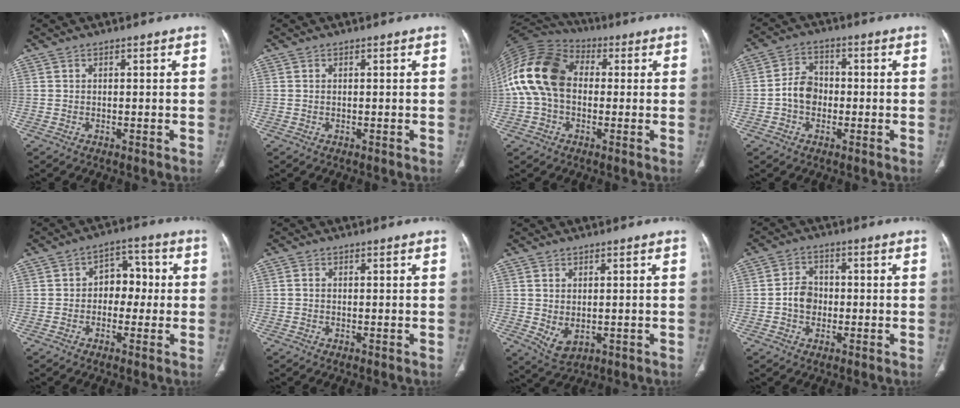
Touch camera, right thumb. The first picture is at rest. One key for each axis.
{"total": 0.0}
{"total": 16.7, "fx": 0.8, "fy": 11.7, "fz": 11.8, "tx": -0.236, "ty": 0.039, "tz": 0.005}
{"total": 5.8, "fx": -1.1, "fy": 4.6, "fz": 3.5, "tx": -0.045, "ty": 0.019, "tz": -0.030}
{"total": 7.1, "fx": -0.2, "fy": 5.2, "fz": 4.8, "tx": -0.031, "ty": 0.024, "tz": -0.012}
{"total": 0.5, "fx": -0.1, "fy": 0.4, "fz": 0.3, "tx": -0.006, "ty": 0.001, "tz": -0.004}
{"total": 4.2, "fx": -0.3, "fy": 2.7, "fz": 3.2, "tx": -0.056, "ty": -0.008, "tz": 0.011}
{"total": 4.8, "fx": -0.7, "fy": 3.9, "fz": 2.6, "tx": -0.028, "ty": 0.013, "tz": -0.018}